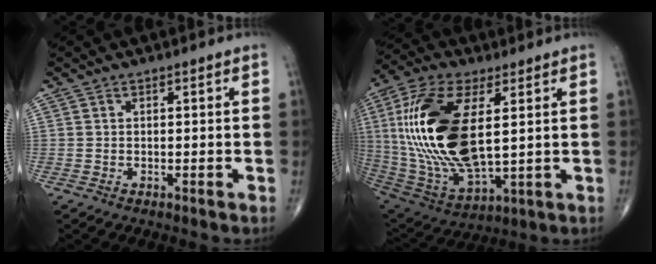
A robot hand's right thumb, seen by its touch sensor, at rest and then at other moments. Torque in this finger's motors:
{"motor_torque": [0.29, 4.14, 2.13, 0.64, 0.74]}